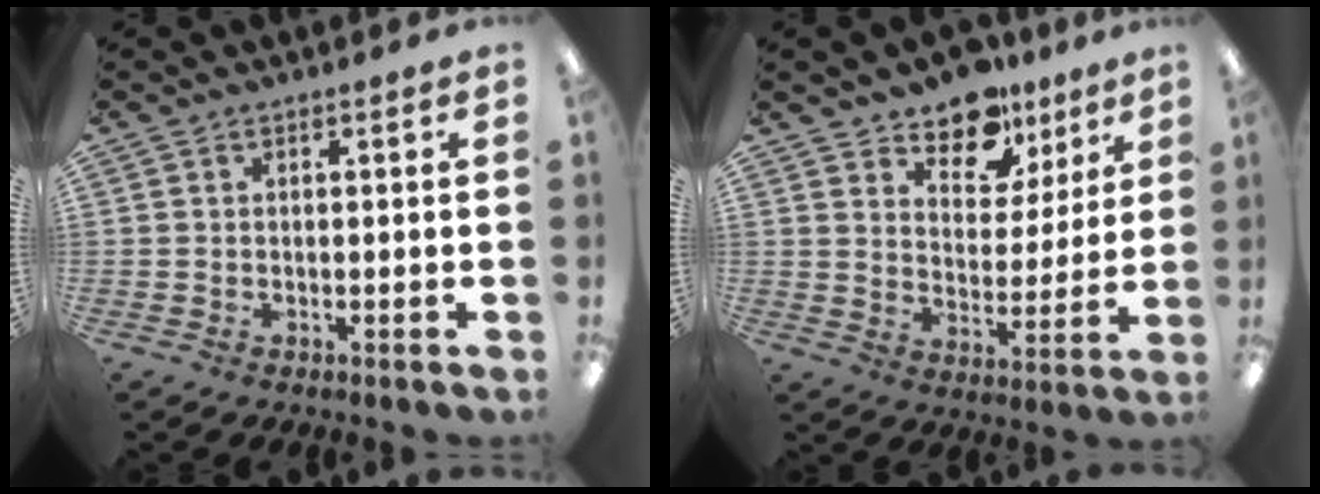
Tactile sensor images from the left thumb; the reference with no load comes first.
{"total": 12.3, "force": [9.8, 6.5, 3.5], "torque": [-0.055, -0.066, 0.182]}